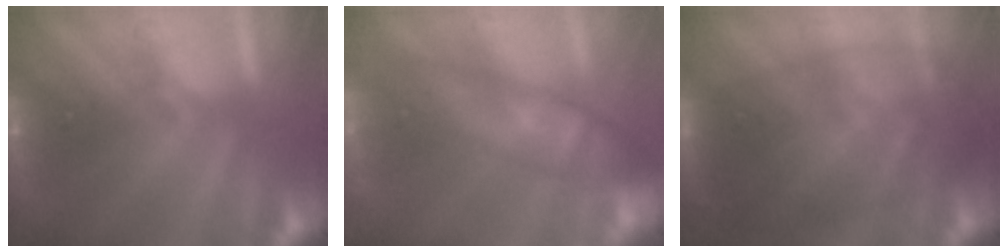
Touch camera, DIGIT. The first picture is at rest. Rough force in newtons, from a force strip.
{"total": 4.5}
{"total": 10.8}